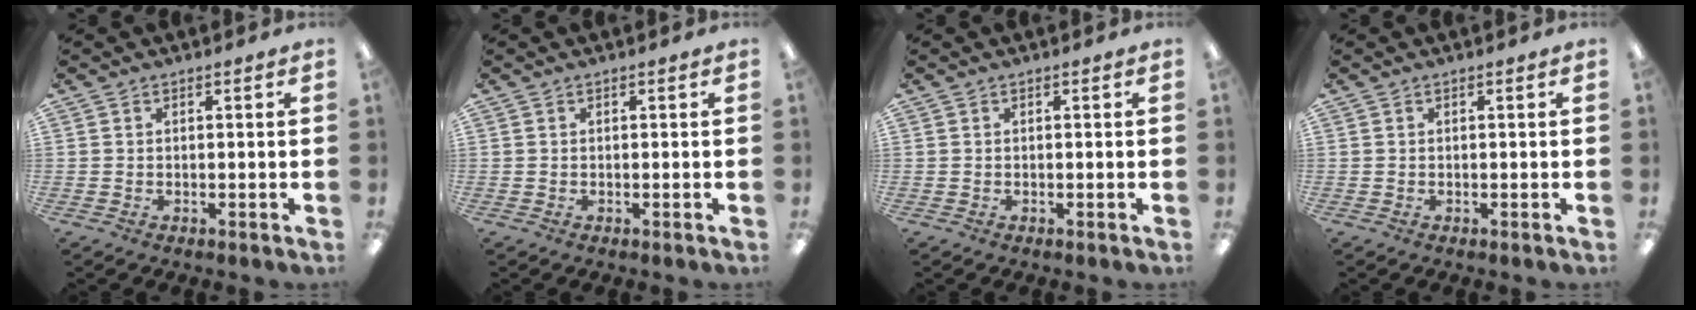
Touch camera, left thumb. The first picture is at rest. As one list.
[{"total": 0.0}, {"total": 0.0}, {"total": 0.0}]